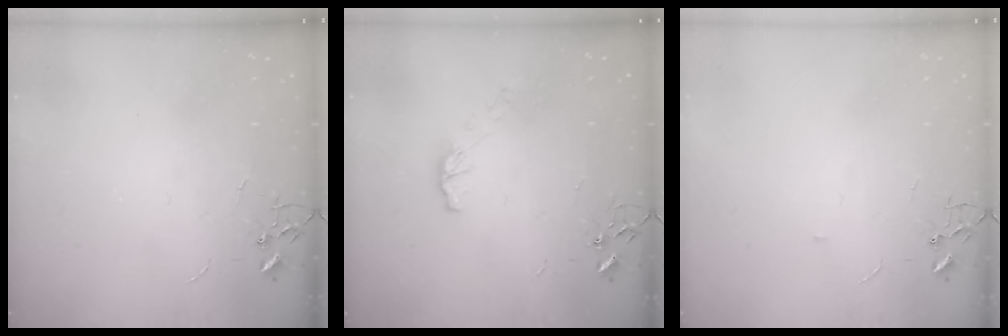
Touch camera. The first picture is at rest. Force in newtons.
{"total": 5.8, "press": 5.7, "slide": 0.4}
{"total": 3.0, "press": 3.0, "slide": 0.4}